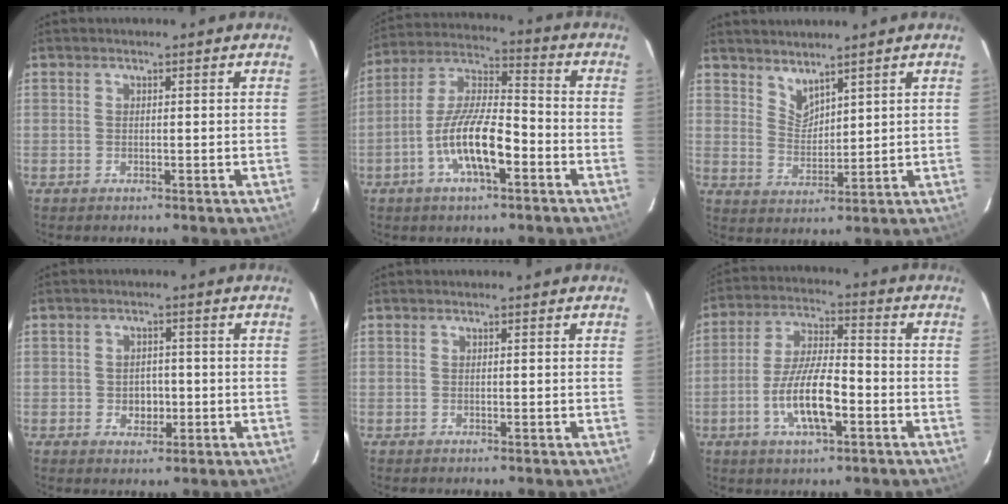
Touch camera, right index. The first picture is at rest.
{"total": 13.1, "force": [-5.3, 3.9, 11.3], "torque": [-0.227, 0.002, -0.100]}
{"total": 4.5, "force": [4.0, 1.4, 1.4], "torque": [-0.022, -0.005, 0.078]}
{"total": 3.7, "force": [-0.8, 3.0, 1.9], "torque": [-0.034, 0.006, -0.007]}
{"total": 0.0}
{"total": 11.6, "force": [-4.2, 3.4, 10.2], "torque": [-0.205, -0.002, -0.075]}